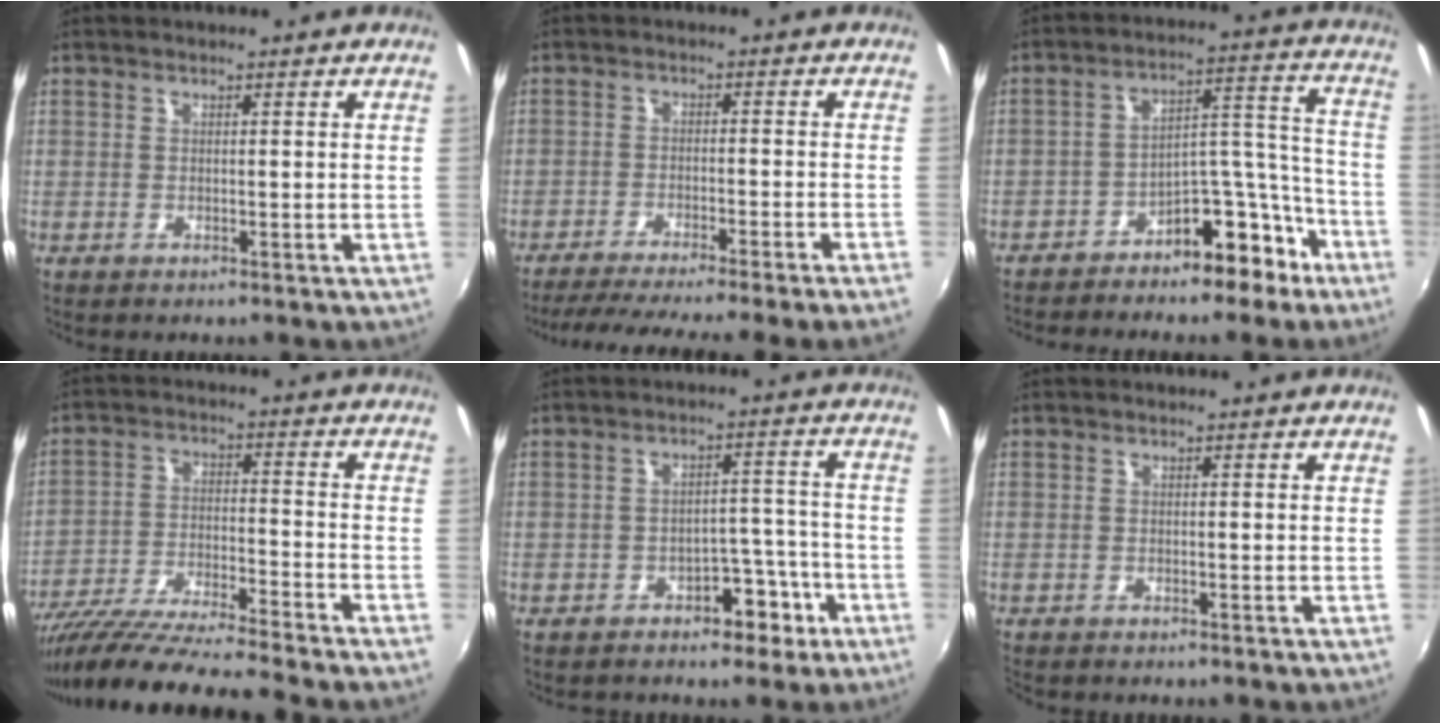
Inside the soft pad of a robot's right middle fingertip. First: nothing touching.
{"total": 13.0, "force": [-11.4, -2.3, 5.9], "torque": [-0.115, -0.023, -0.169]}
{"total": 12.0, "force": [-9.3, 5.1, 5.6], "torque": [-0.074, 0.062, -0.135]}
{"total": 17.8, "force": [-15.6, -1.2, 8.5], "torque": [-0.165, -0.045, -0.267]}
{"total": 6.1, "force": [-3.8, 4.0, 2.7], "torque": [-0.040, 0.024, -0.042]}
{"total": 0.6, "force": [-0.5, 0.2, 0.0], "torque": [-0.001, -0.004, -0.013]}